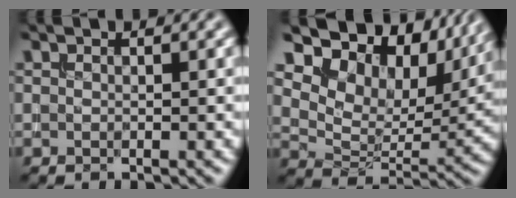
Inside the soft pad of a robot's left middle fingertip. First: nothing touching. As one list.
[{"total": 14.8, "force": [9.2, 8.4, 7.9], "torque": [-0.162, 0.031, 0.144]}]